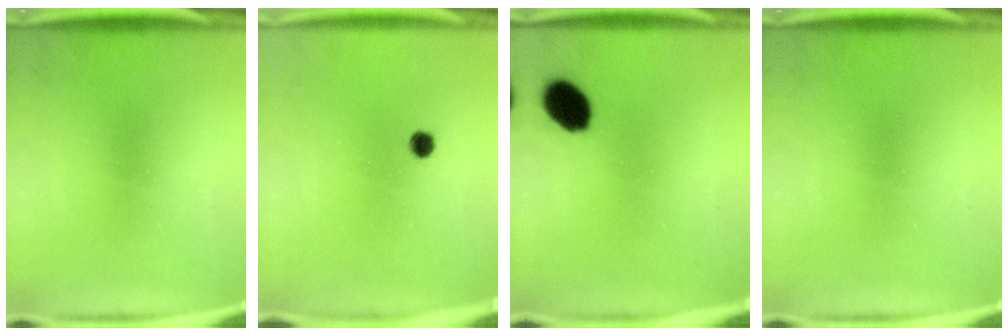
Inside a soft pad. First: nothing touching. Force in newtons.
{"total": 1.4}
{"total": 8.7}
{"total": 0.0}